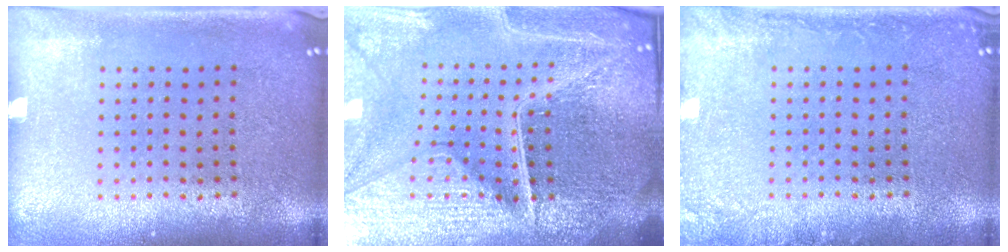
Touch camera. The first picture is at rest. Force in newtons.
{"total": 7.0, "press": 6.1, "slide": 3.4}
{"total": 1.6, "press": 1.6, "slide": 0.3}